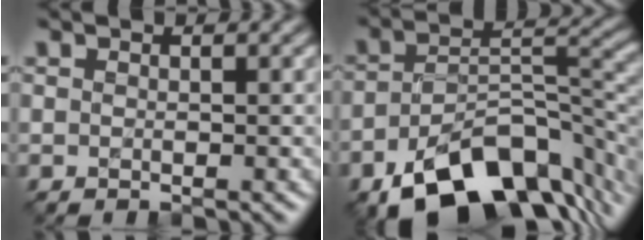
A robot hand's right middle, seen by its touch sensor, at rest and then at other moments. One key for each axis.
{"total": 12.7, "fx": -7.4, "fy": 6.4, "fz": 8.0, "tx": -0.124, "ty": -0.005, "tz": -0.129}